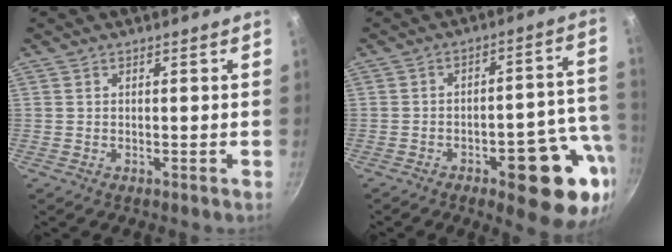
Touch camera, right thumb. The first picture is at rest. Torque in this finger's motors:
{"motor_torque": [2.22, 2.05, 1.31, -1.46, 0.23]}